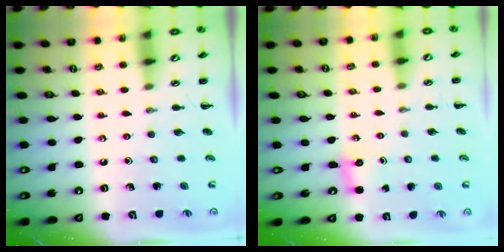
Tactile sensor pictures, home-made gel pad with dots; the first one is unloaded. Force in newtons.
{"total": 2.6, "press": 2.5, "slide": 0.7}